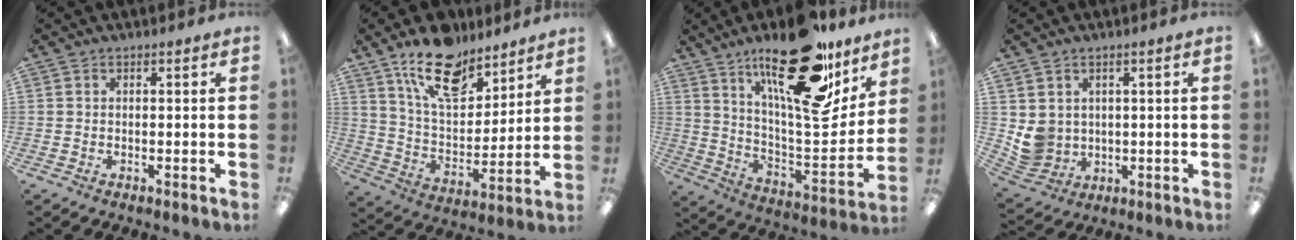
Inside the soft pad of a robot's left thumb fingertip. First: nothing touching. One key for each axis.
{"total": 17.5, "fx": 12.3, "fy": 8.7, "fz": 8.9, "tx": -0.146, "ty": -0.066, "tz": 0.221}
{"total": 26.2, "fx": 17.5, "fy": 8.9, "fz": 17.3, "tx": -0.242, "ty": -0.114, "tz": 0.287}
{"total": 6.1, "fx": 2.1, "fy": 5.7, "fz": 0.9, "tx": -0.035, "ty": -0.008, "tz": 0.050}